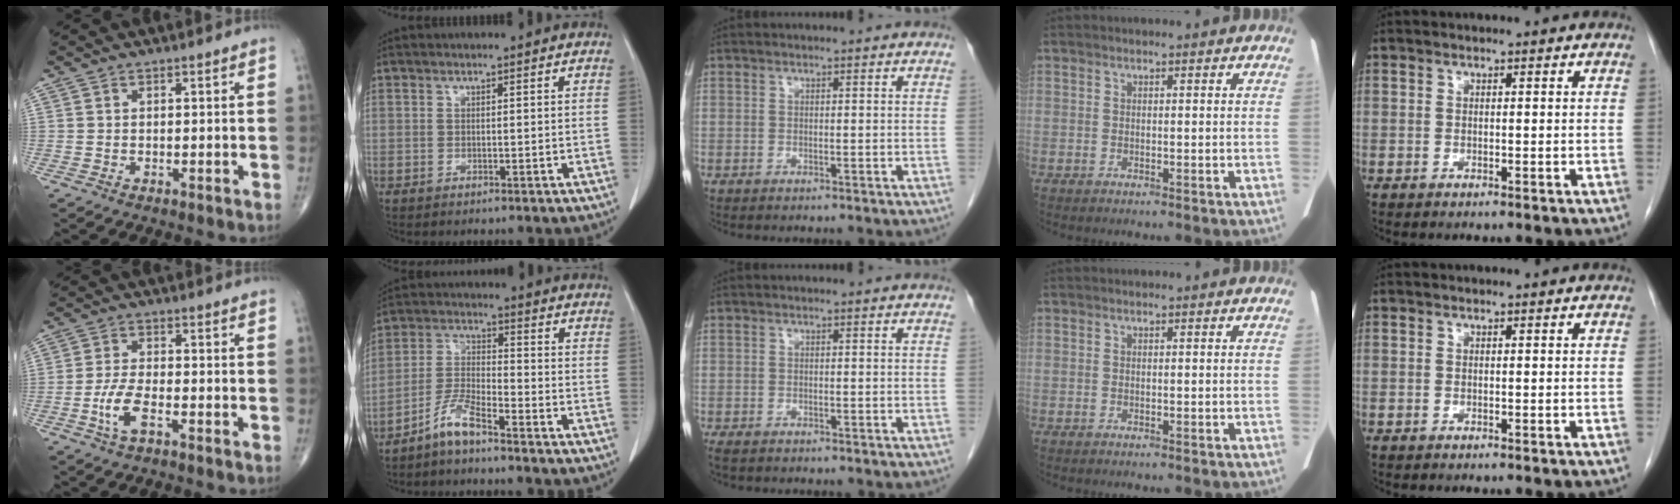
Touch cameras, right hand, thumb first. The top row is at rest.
{"thumb": {"total": 5.4, "force": [-2.3, 1.9, 4.5], "torque": [-0.099, 0.013, -0.045]}, "index": {"total": 5.7, "force": [-4.6, 0.6, 3.2], "torque": [-0.077, -0.009, -0.097]}, "middle": {"total": 1.6, "force": [-1.2, 0.8, 0.7], "torque": [-0.019, -0.004, -0.017]}}